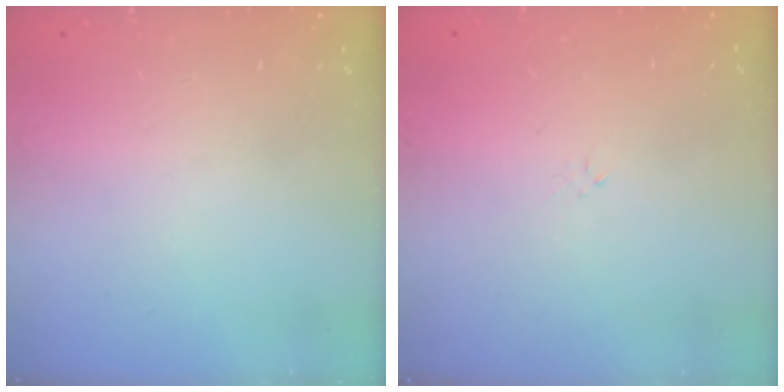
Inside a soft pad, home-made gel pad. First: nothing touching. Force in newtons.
{"total": 0.0}